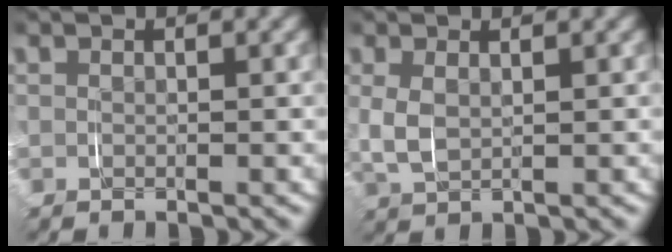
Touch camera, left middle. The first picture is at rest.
{"total": 3.2, "force": [0.6, 2.2, 2.3], "torque": [-0.067, -0.005, 0.018]}